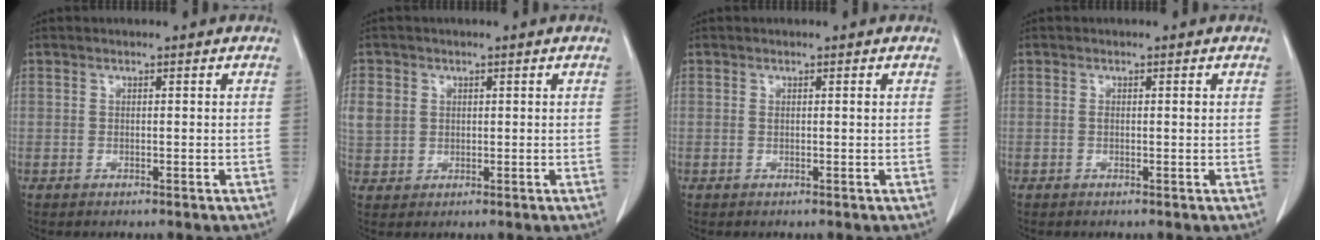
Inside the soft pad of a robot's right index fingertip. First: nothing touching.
{"total": 7.9, "force": [1.9, 6.9, 3.1], "torque": [-0.102, 0.015, 0.048]}
{"total": 0.6, "force": [0.2, 0.0, 0.5], "torque": [-0.013, -0.002, 0.005]}
{"total": 1.1, "force": [0.1, 0.3, 1.0], "torque": [-0.019, 0.002, 0.003]}